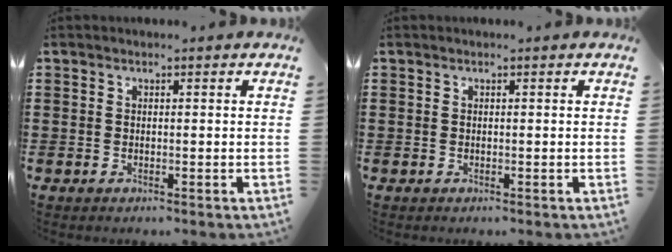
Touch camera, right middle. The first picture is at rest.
{"total": 0.0}